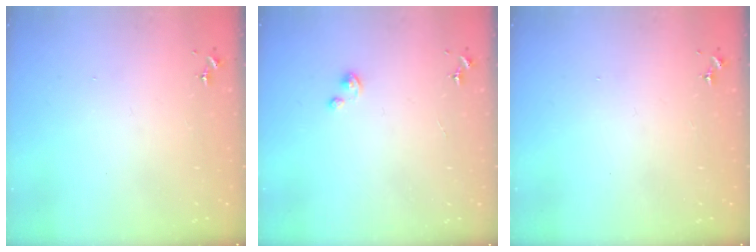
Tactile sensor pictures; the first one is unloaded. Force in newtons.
{"total": 1.5, "press": 1.5, "slide": 0.2}
{"total": 0.0}